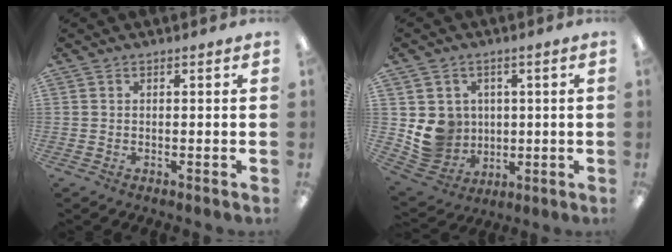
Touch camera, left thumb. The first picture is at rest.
{"total": 8.9, "force": [0.9, 8.7, 1.6], "torque": [-0.040, -0.003, 0.031]}